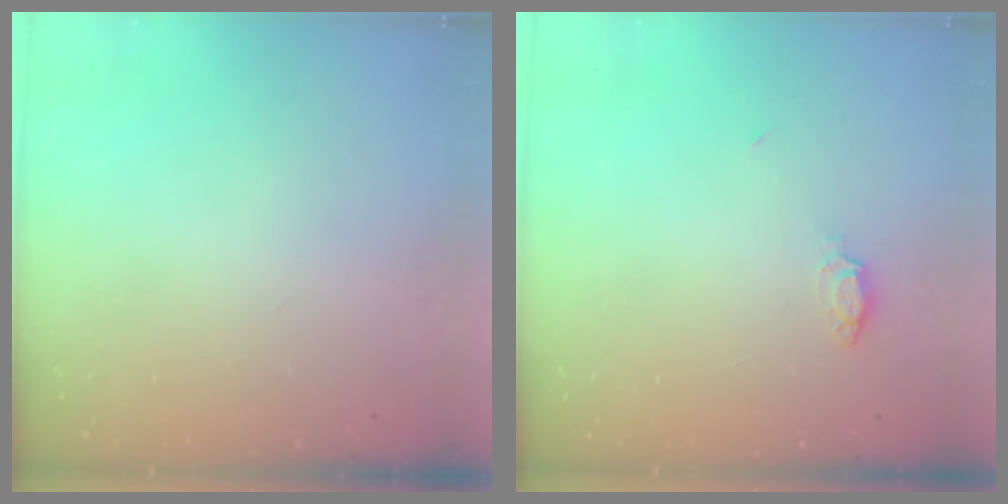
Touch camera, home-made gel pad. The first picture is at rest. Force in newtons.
{"total": 3.7, "press": 3.7, "slide": 0.5}